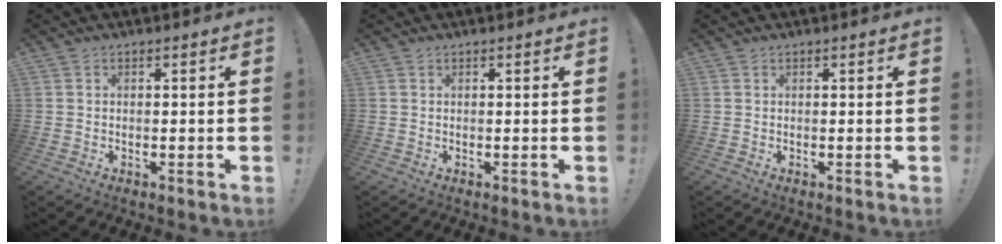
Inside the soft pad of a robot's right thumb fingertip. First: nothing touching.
{"total": 0.0}
{"total": 0.0}